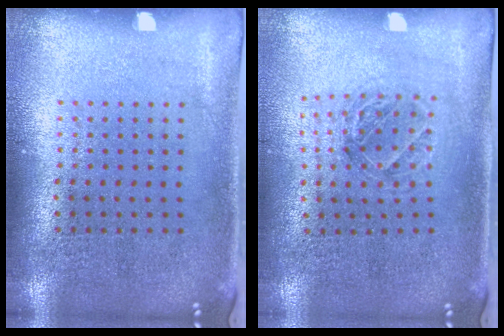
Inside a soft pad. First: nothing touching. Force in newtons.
{"total": 1.1, "press": 1.1, "slide": 0.2}